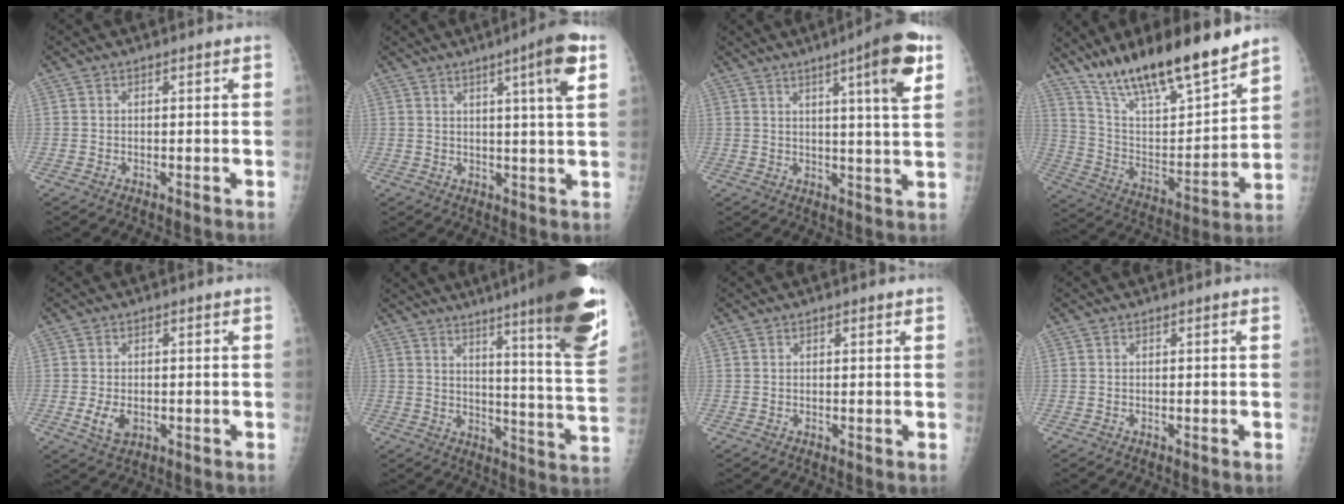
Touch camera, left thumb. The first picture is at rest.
{"total": 8.2, "force": [3.7, 0.2, 7.3], "torque": [-0.105, -0.014, 0.049]}
{"total": 11.1, "force": [5.2, 1.0, 9.8], "torque": [-0.132, -0.020, 0.068]}
{"total": 22.3, "force": [17.5, 4.8, 13.1], "torque": [-0.194, -0.082, 0.310]}
{"total": 4.1, "force": [-0.9, 2.6, 3.0], "torque": [-0.056, -0.005, -0.010]}
{"total": 23.7, "force": [14.9, 2.1, 18.3], "torque": [-0.235, -0.079, 0.201]}
{"total": 0.8, "force": [0.5, 0.3, 0.5], "torque": [-0.006, -0.001, 0.007]}
{"total": 0.0}